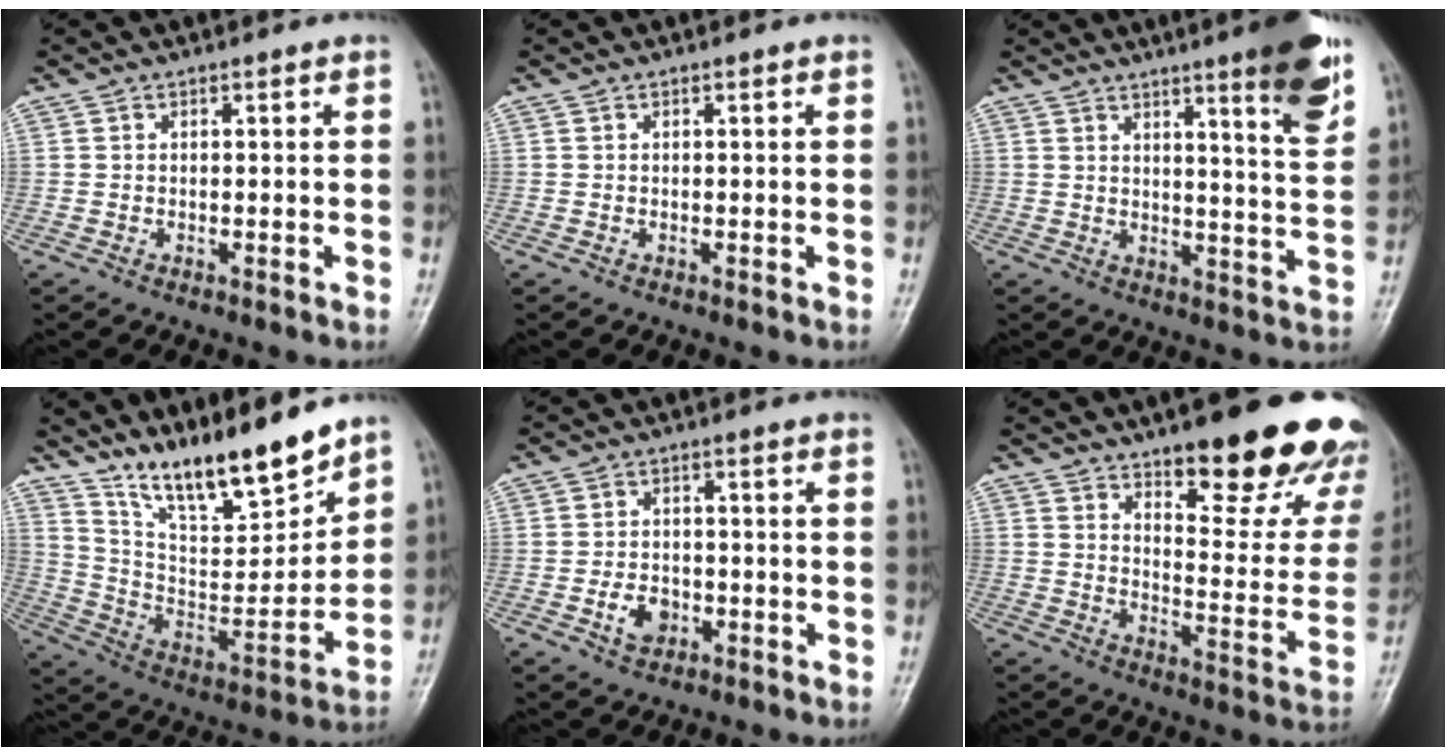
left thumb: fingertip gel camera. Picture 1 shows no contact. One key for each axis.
{"total": 0.0}
{"total": 11.4, "fx": 6.8, "fy": 1.1, "fz": 9.1, "tx": -0.107, "ty": -0.041, "tz": 0.091}
{"total": 17.5, "fx": 14.2, "fy": 3.9, "fz": 9.4, "tx": -0.120, "ty": -0.086, "tz": 0.261}
{"total": 4.6, "fx": -1.6, "fy": 3.4, "fz": 2.7, "tx": -0.034, "ty": 0.009, "tz": -0.027}
{"total": 24.0, "fx": 16.5, "fy": 7.7, "fz": 15.7, "tx": -0.154, "ty": -0.102, "tz": 0.219}